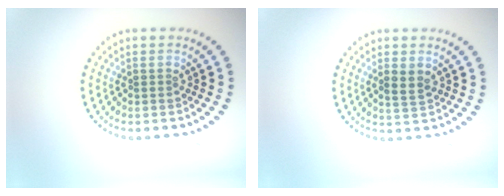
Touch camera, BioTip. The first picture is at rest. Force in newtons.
{"total": 1.2, "press": 1.1, "slide": 0.5}